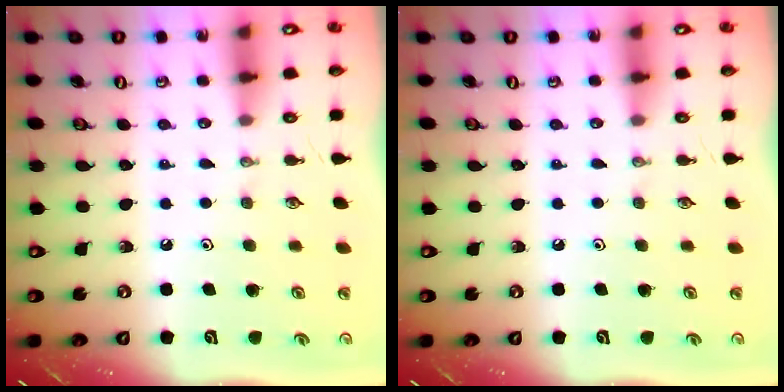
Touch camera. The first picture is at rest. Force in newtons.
{"total": 0.0}